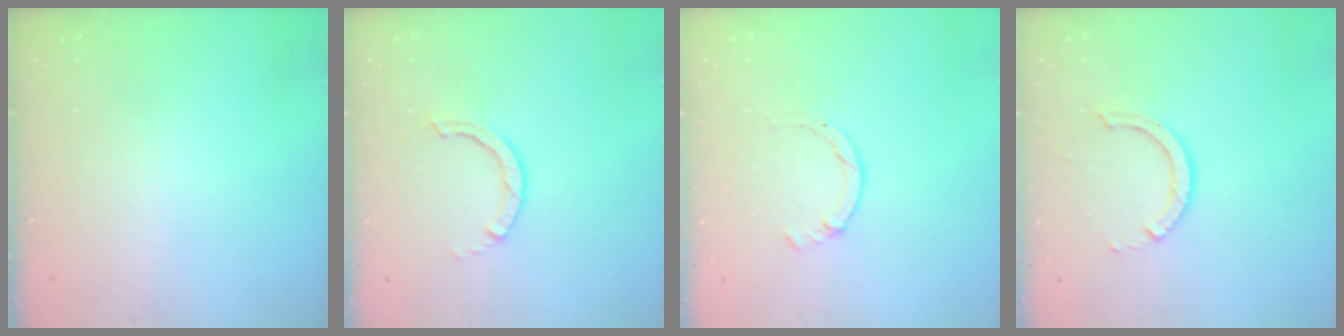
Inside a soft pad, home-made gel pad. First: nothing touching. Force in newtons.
{"total": 2.8, "press": 2.8, "slide": 0.3}
{"total": 1.7, "press": 1.7, "slide": 0.3}
{"total": 6.3, "press": 6.3, "slide": 0.4}